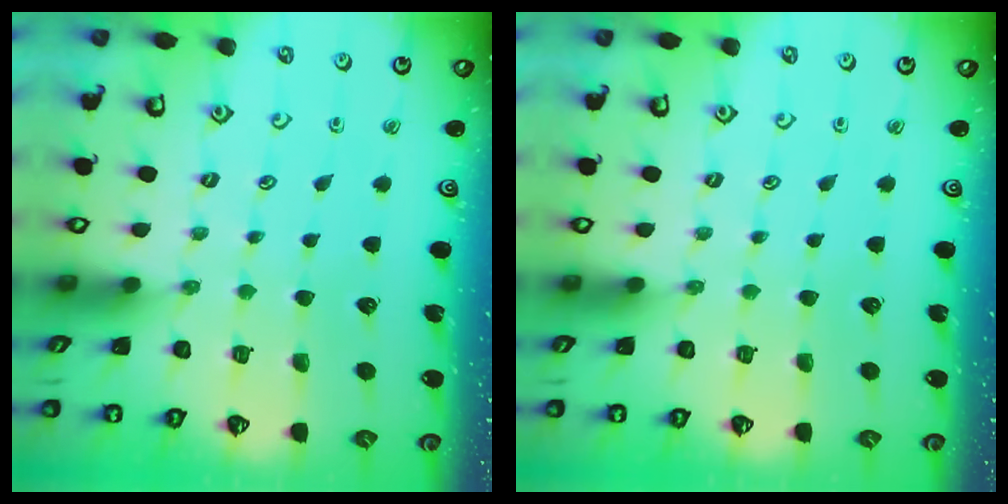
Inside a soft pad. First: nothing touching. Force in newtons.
{"total": 0.0}